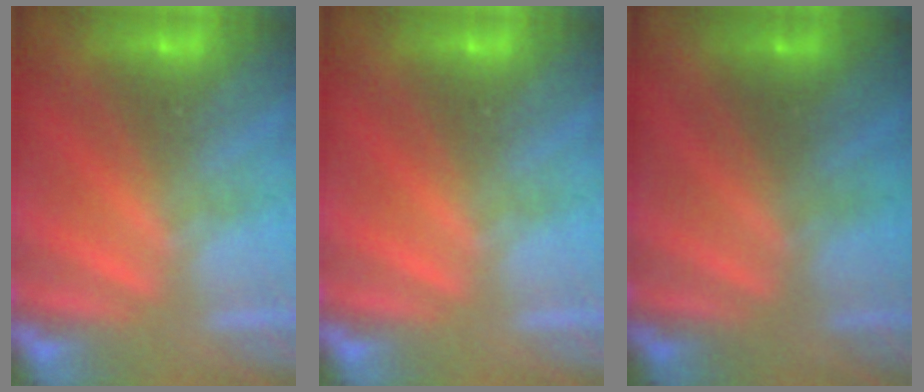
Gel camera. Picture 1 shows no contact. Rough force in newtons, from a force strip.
{"total": 0.0}
{"total": 1.9}